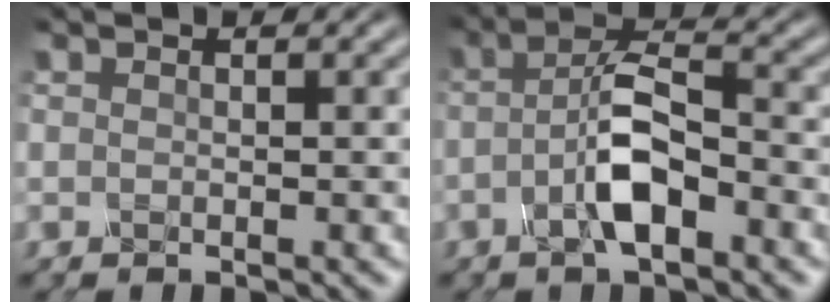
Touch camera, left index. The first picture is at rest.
{"total": 4.6, "force": [-2.0, 1.3, 3.9], "torque": [-0.083, 0.017, -0.045]}